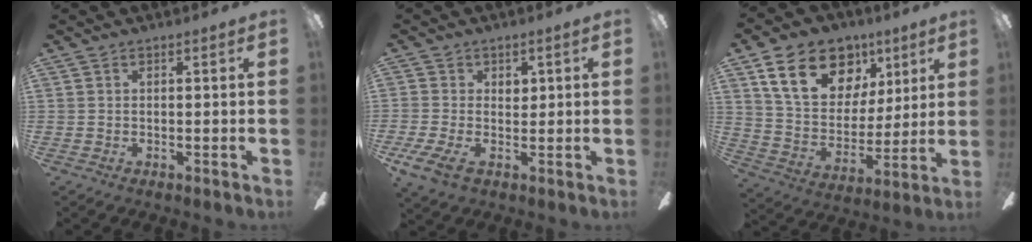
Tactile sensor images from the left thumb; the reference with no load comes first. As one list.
[{"total": 6.7, "force": [-0.3, 4.6, 4.8], "torque": [-0.089, 0.000, -0.008]}, {"total": 21.1, "force": [10.7, 14.1, 11.5], "torque": [-0.185, -0.035, 0.195]}]